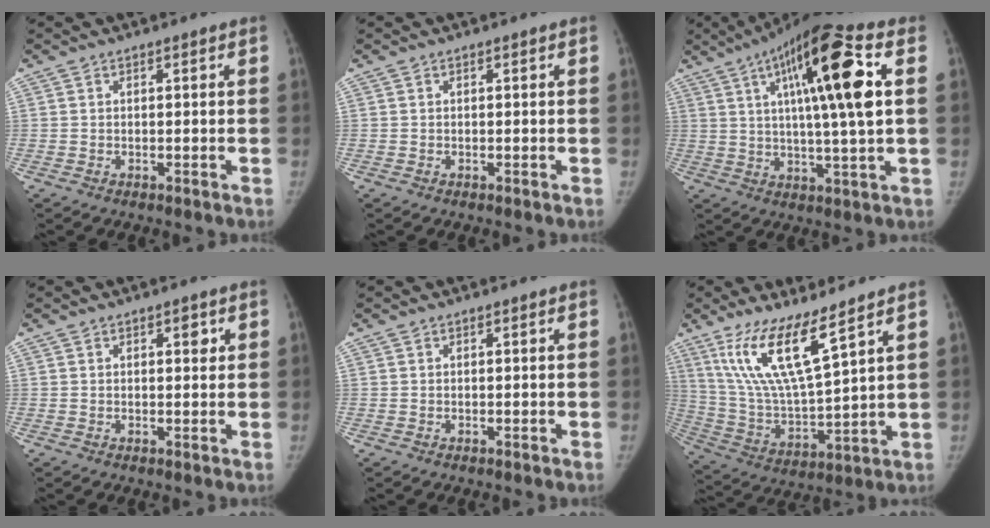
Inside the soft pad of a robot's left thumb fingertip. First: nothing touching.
{"total": 0.0}
{"total": 19.6, "force": [5.3, 3.5, 18.5], "torque": [-0.307, 0.008, 0.074]}
{"total": 1.9, "force": [0.8, 1.0, 1.4], "torque": [-0.008, -0.001, 0.010]}
{"total": 0.0}
{"total": 14.8, "force": [9.2, 2.6, 11.2], "torque": [-0.217, -0.058, 0.194]}